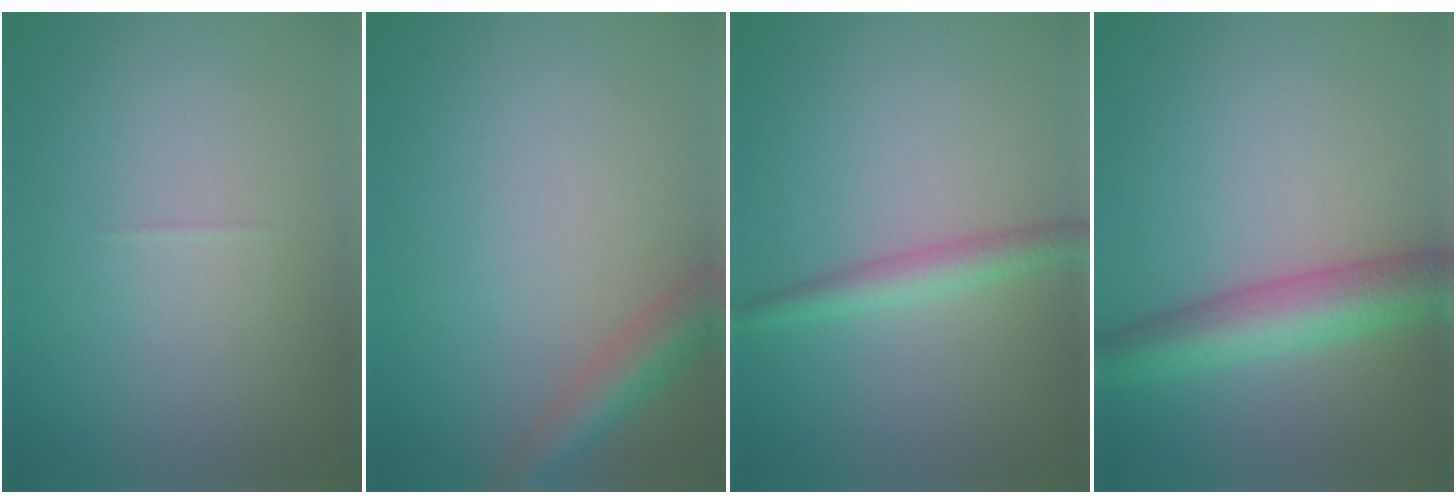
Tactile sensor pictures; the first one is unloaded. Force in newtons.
{"total": 3.5, "press": 3.5, "slide": 0.1}
{"total": 2.2, "press": 2.2, "slide": 0.1}
{"total": 5.7, "press": 5.7, "slide": 0.1}